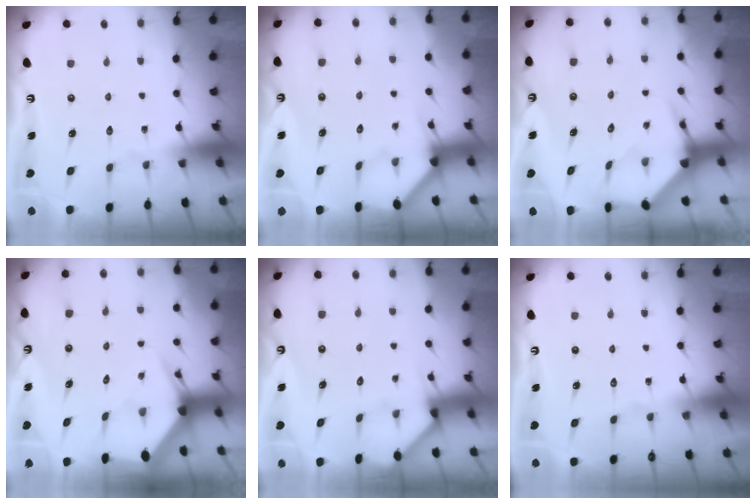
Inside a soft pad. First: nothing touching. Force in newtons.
{"total": 3.7, "press": 3.7, "slide": 0.4}
{"total": 4.0, "press": 3.9, "slide": 0.5}
{"total": 4.1, "press": 4.0, "slide": 0.5}
{"total": 1.7, "press": 1.6, "slide": 0.2}
{"total": 0.0}